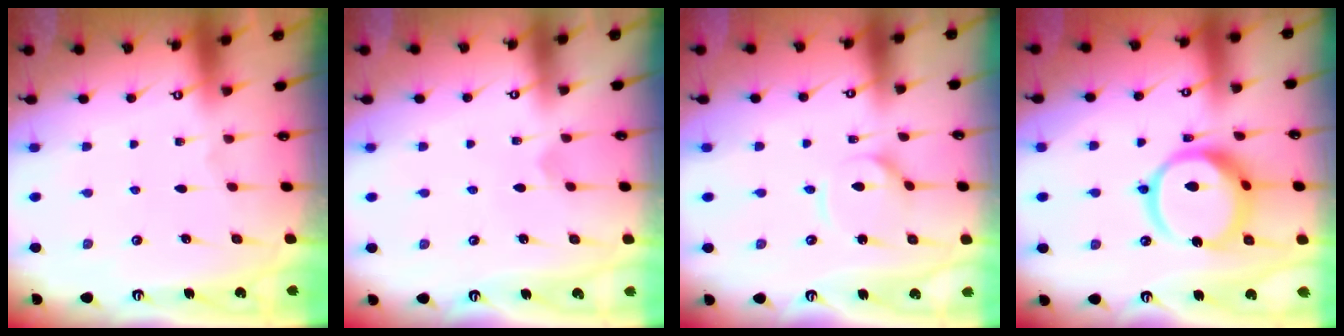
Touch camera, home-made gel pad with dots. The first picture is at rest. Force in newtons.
{"total": 2.5, "press": 2.5, "slide": 0.1}
{"total": 4.2, "press": 4.2, "slide": 0.3}
{"total": 14.8, "press": 14.7, "slide": 1.6}